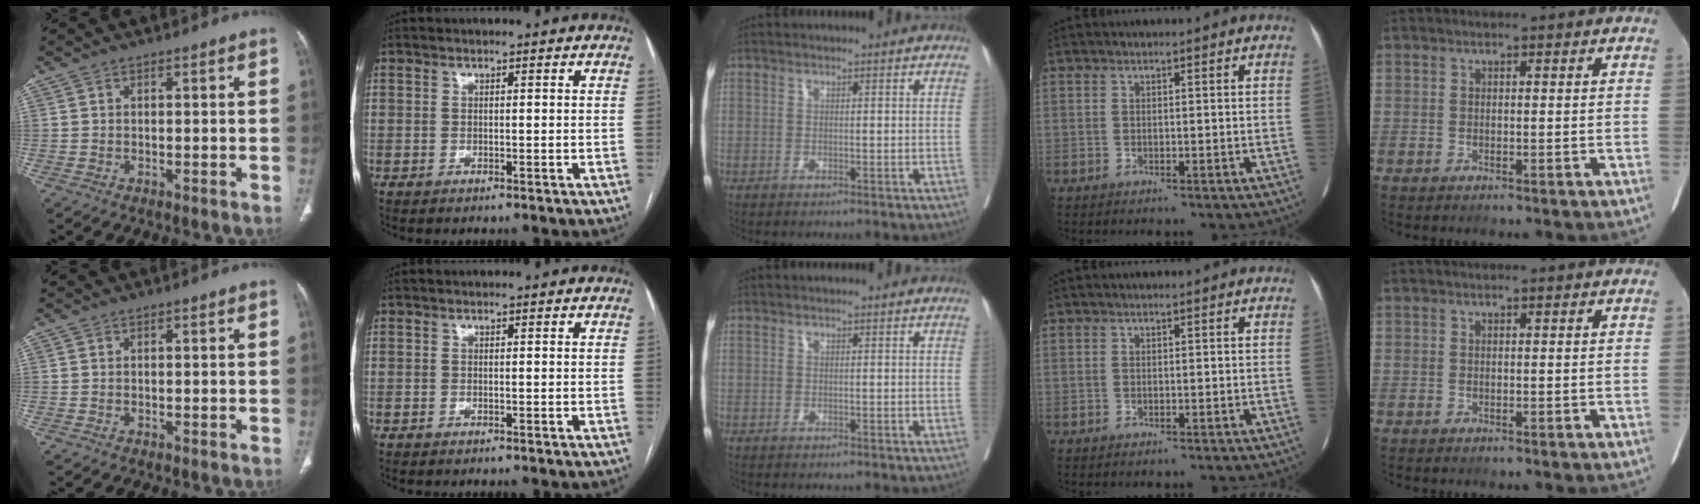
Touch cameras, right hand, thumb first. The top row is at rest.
{}